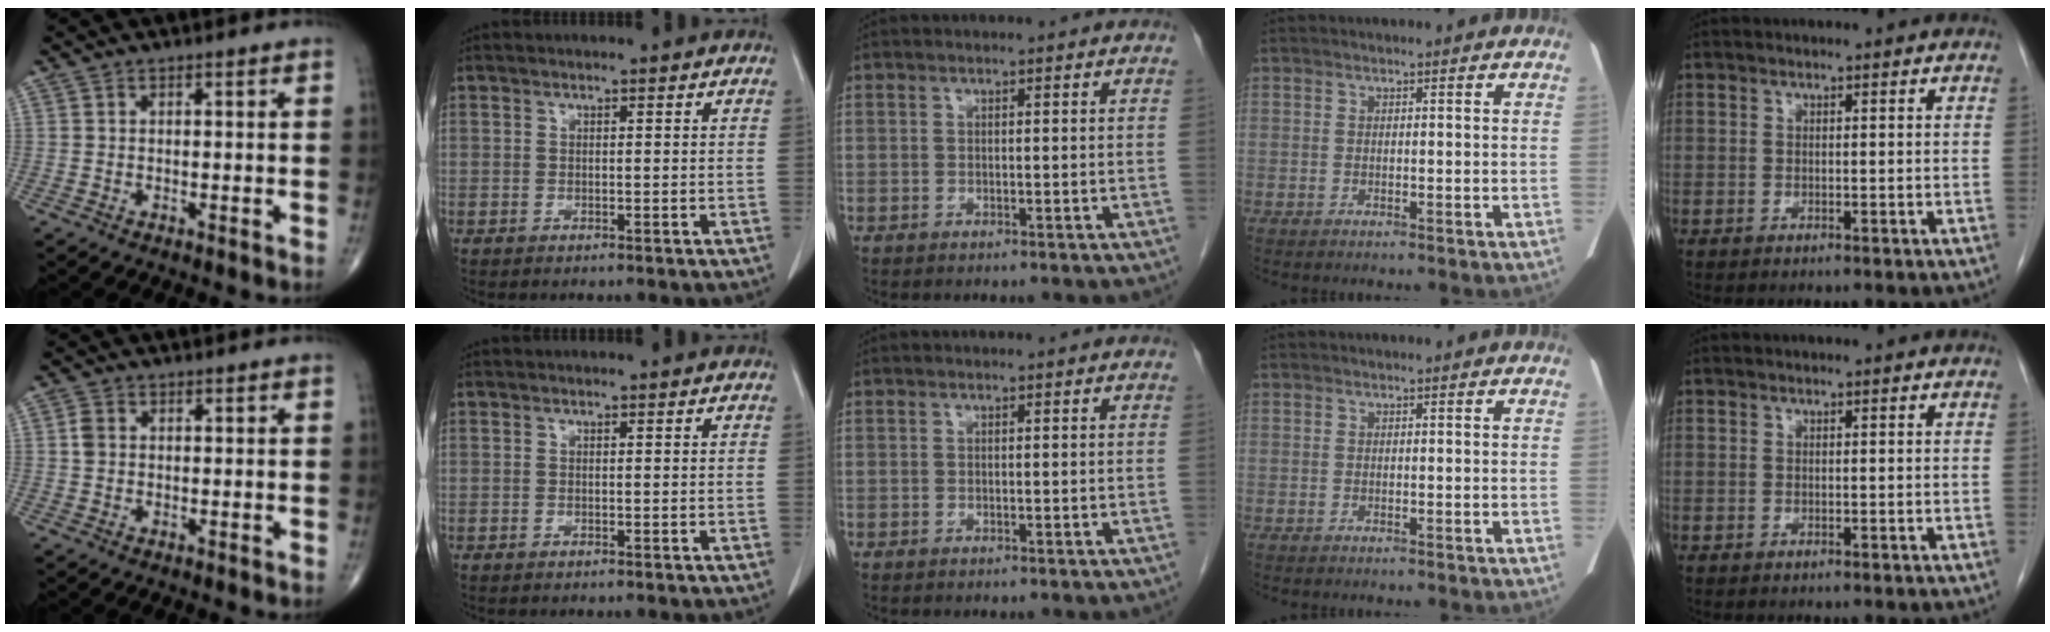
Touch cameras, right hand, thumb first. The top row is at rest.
{"thumb": {"total": 2.1, "force": [0.3, 1.7, 1.2], "torque": [-0.020, 0.004, 0.004]}}